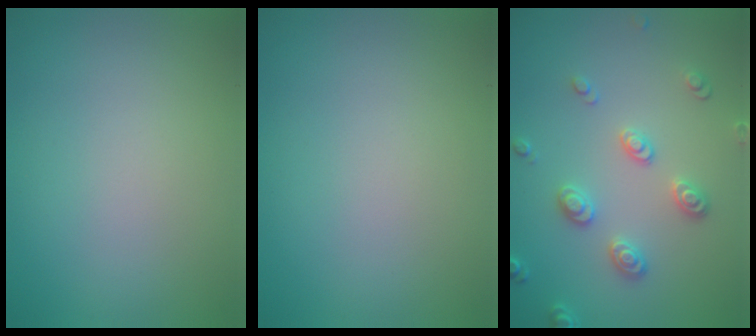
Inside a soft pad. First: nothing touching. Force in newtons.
{"total": 0.0}
{"total": 2.9, "press": 2.7, "slide": 1.1}